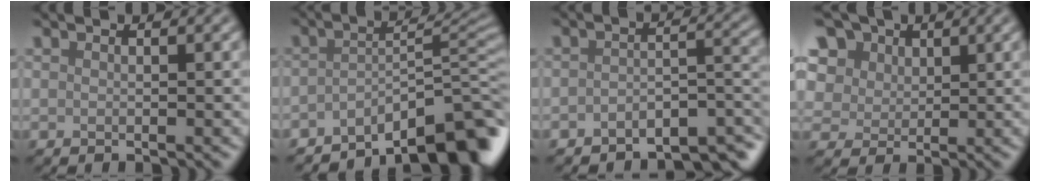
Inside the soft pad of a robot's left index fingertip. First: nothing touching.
{"total": 8.8, "force": [-5.9, 2.4, 6.1], "torque": [-0.068, 0.004, -0.099]}
{"total": 4.8, "force": [-3.9, 1.4, 2.3], "torque": [-0.029, -0.004, -0.060]}
{"total": 10.5, "force": [5.7, 7.5, 4.7], "torque": [-0.113, 0.030, 0.084]}